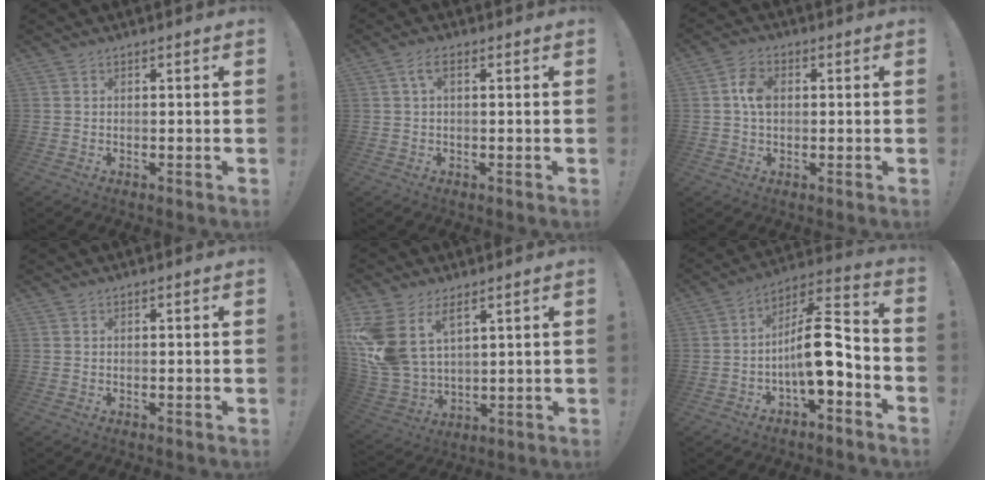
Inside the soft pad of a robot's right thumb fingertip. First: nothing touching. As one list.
[{"total": 3.5, "force": [1.0, 1.5, 3.0], "torque": [-0.057, 0.006, 0.016]}, {"total": 6.3, "force": [0.6, 4.3, 4.6], "torque": [-0.076, 0.006, 0.011]}, {"total": 0.0}, {"total": 13.9, "force": [6.7, 9.1, 8.2], "torque": [-0.183, -0.038, 0.130]}, {"total": 14.7, "force": [-2.8, 5.3, 13.5], "torque": [-0.233, 0.016, -0.041]}]